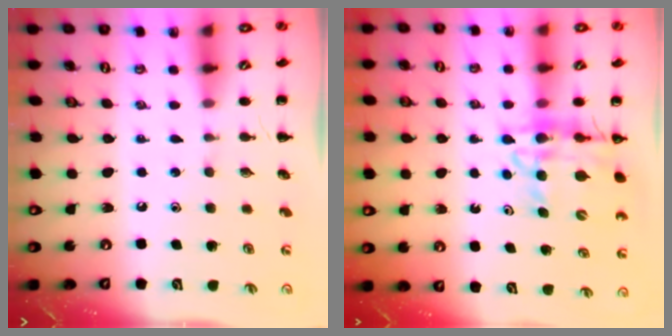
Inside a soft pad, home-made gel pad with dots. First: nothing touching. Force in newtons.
{"total": 13.5, "press": 12.9, "slide": 4.2}